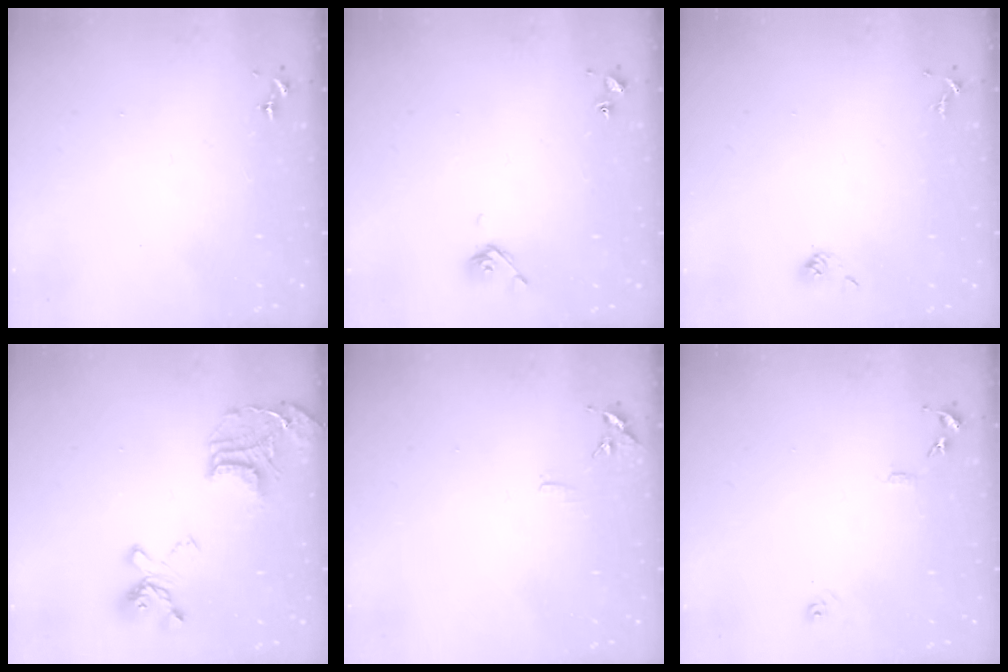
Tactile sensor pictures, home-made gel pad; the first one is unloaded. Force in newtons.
{"total": 5.3, "press": 5.1, "slide": 1.3}
{"total": 3.8, "press": 3.5, "slide": 1.3}
{"total": 20.2, "press": 20.1, "slide": 2.1}
{"total": 6.8, "press": 6.7, "slide": 0.7}
{"total": 7.9, "press": 7.8, "slide": 0.8}